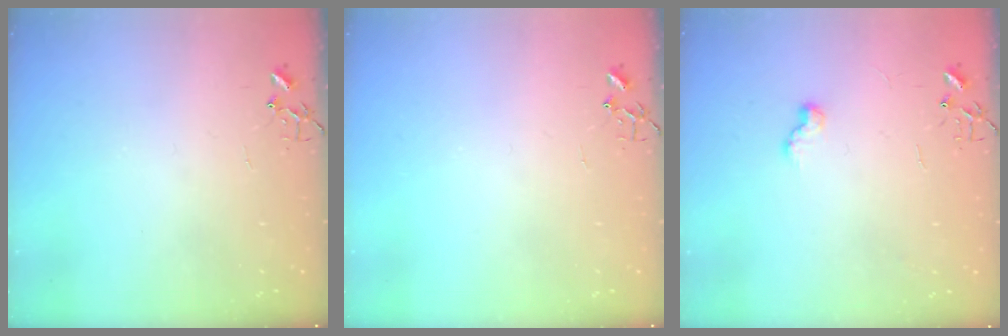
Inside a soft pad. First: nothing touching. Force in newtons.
{"total": 0.0}
{"total": 6.4, "press": 6.3, "slide": 0.6}